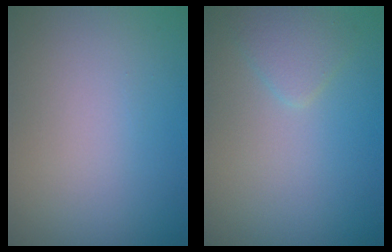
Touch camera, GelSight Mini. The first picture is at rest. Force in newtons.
{"total": 1.7, "press": 1.7, "slide": 0.1}